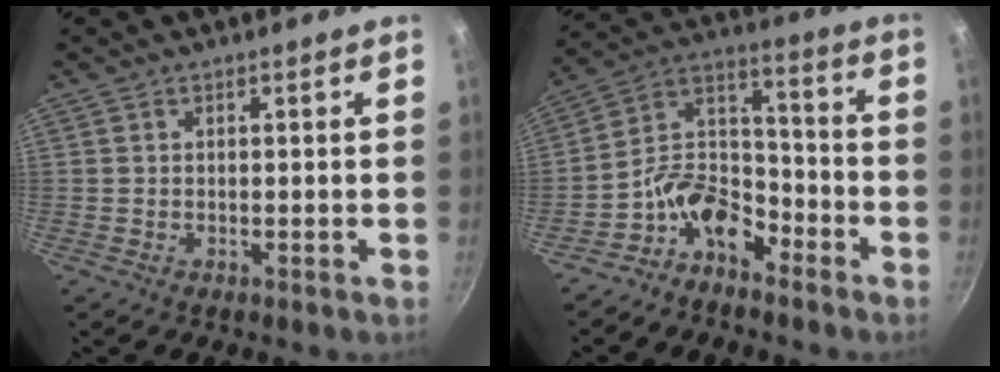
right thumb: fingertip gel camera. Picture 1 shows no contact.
{"total": 12.0, "force": [-7.4, 7.1, 6.2], "torque": [-0.083, 0.086, -0.160]}